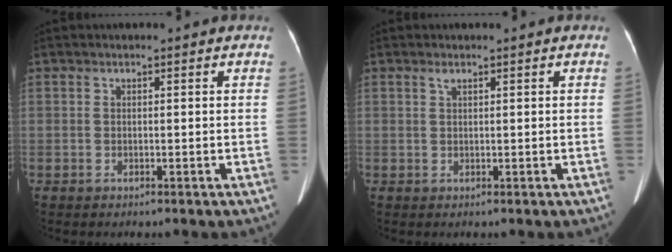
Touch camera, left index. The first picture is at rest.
{"total": 0.6, "force": [0.4, 0.2, 0.4], "torque": [-0.010, 0.007, 0.011]}